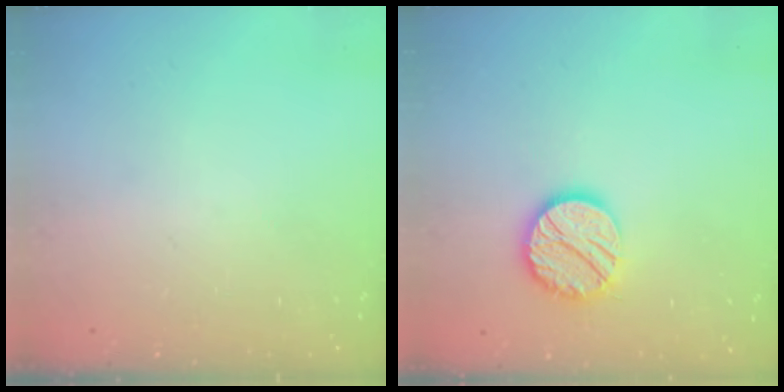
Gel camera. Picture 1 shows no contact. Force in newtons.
{"total": 13.5, "press": 13.5, "slide": 0.6}